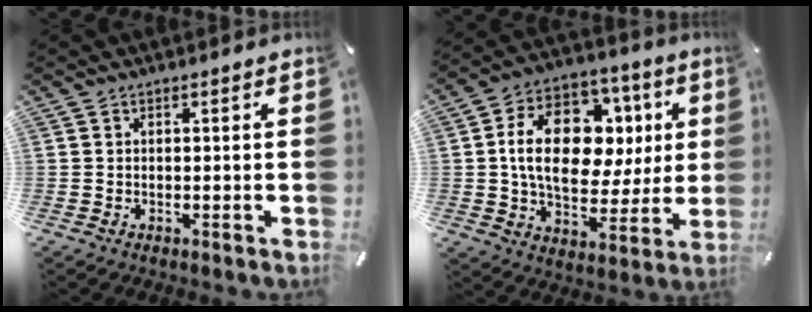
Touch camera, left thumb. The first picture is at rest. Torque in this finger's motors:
{"motor_torque": [0.87, 0.83, 1.80, -0.97, 0.55]}